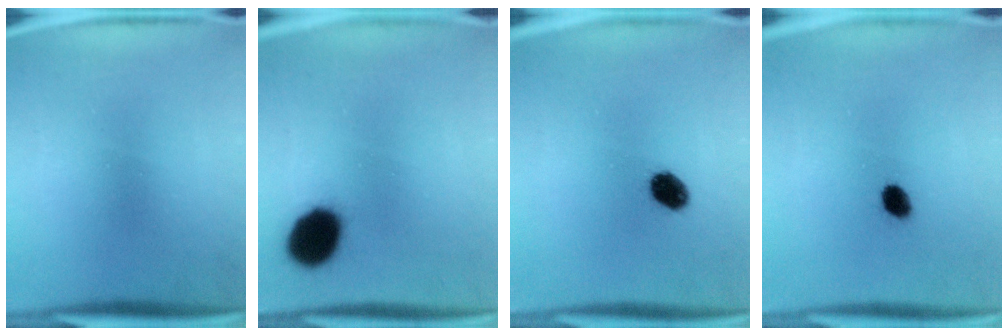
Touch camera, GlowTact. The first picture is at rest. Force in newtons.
{"total": 12.9}
{"total": 5.5}
{"total": 3.6}